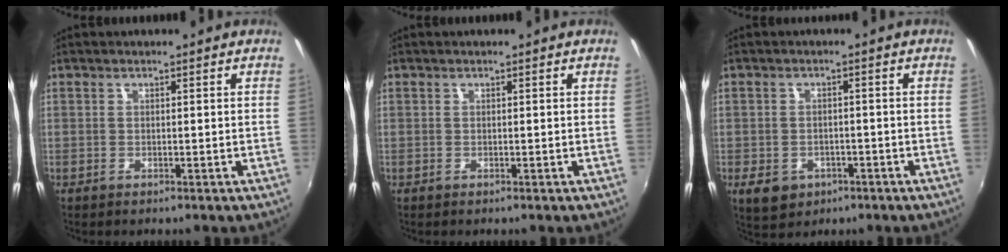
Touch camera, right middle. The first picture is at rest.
{"total": 0.0}
{"total": 6.3, "force": [-2.9, 4.7, 3.1], "torque": [-0.073, -0.008, -0.038]}